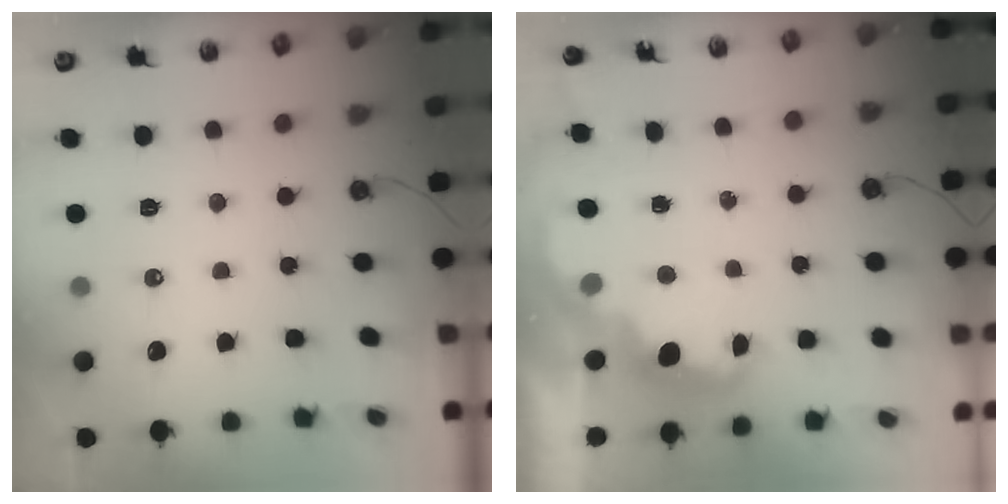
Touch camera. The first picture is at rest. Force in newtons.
{"total": 2.6, "press": 2.6, "slide": 0.7}